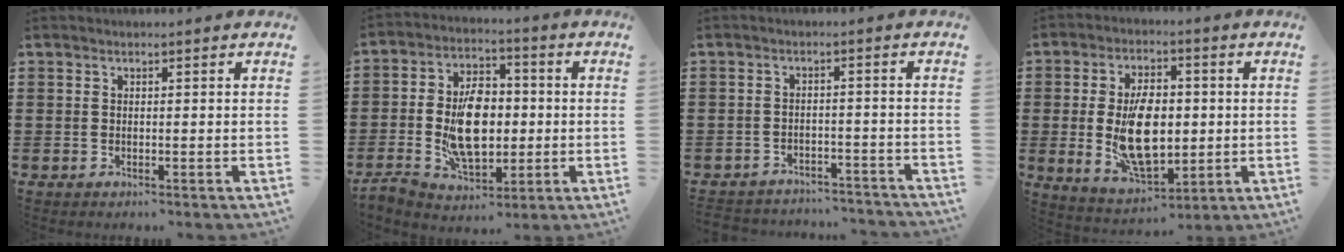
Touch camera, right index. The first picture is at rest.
{"total": 10.8, "force": [-0.8, 6.6, 8.5], "torque": [-0.172, 0.009, -0.013]}
{"total": 2.8, "force": [-2.8, 0.4, 0.0], "torque": [-0.005, 0.003, -0.060]}
{"total": 11.4, "force": [-0.4, 6.3, 9.5], "torque": [-0.172, -0.003, -0.008]}